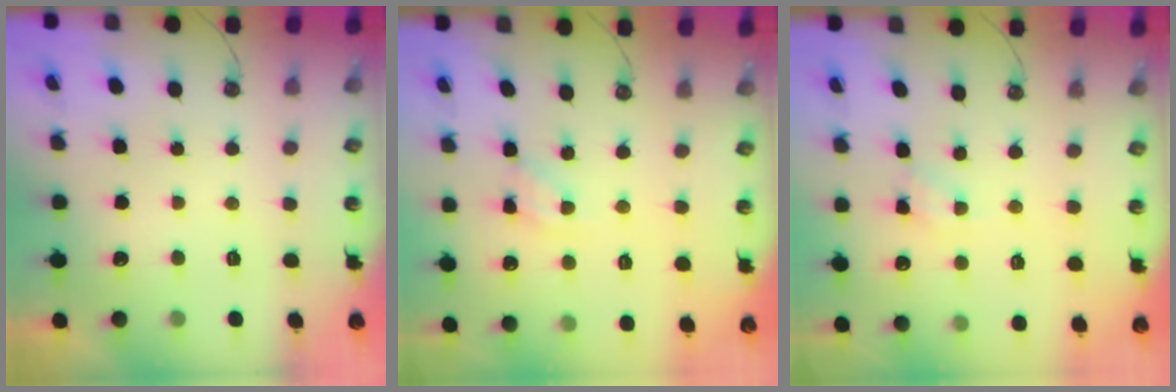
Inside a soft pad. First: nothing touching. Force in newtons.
{"total": 8.2, "press": 8.2, "slide": 0.5}
{"total": 3.2, "press": 3.2, "slide": 0.5}